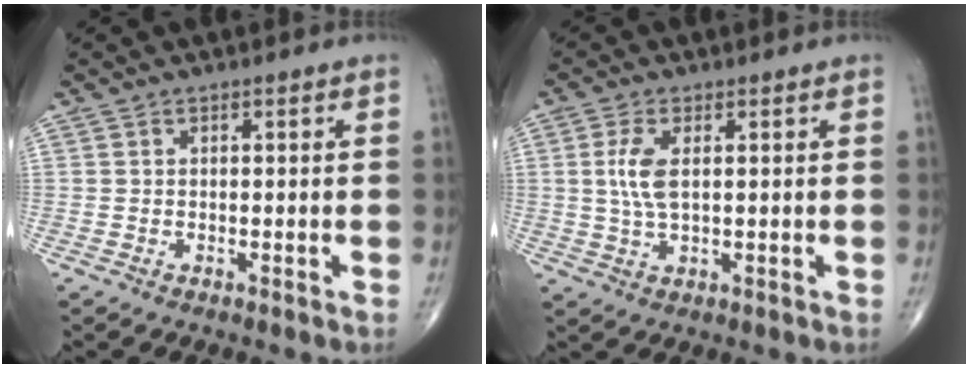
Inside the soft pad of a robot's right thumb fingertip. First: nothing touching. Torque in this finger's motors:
{"motor_torque": [-0.45, 0.78, 0.50, 0.19, 0.05]}